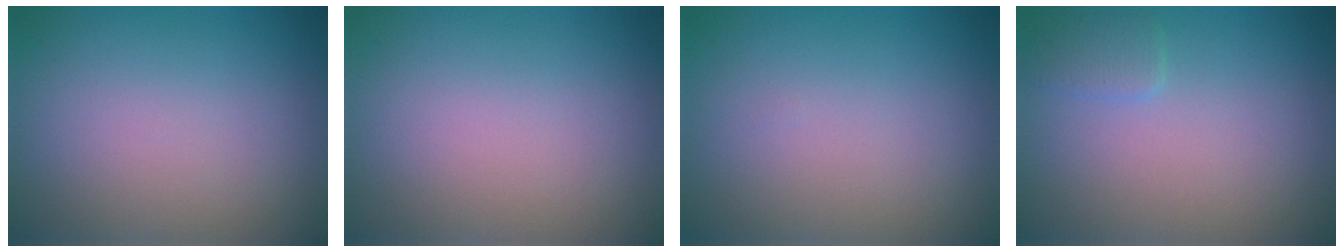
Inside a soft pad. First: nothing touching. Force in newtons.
{"total": 0.0}
{"total": 0.0}
{"total": 1.2, "press": 1.2, "slide": 0.1}